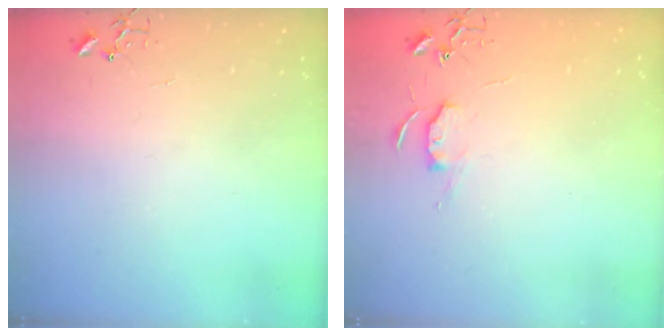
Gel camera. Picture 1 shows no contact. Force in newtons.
{"total": 5.7, "press": 5.7, "slide": 0.6}